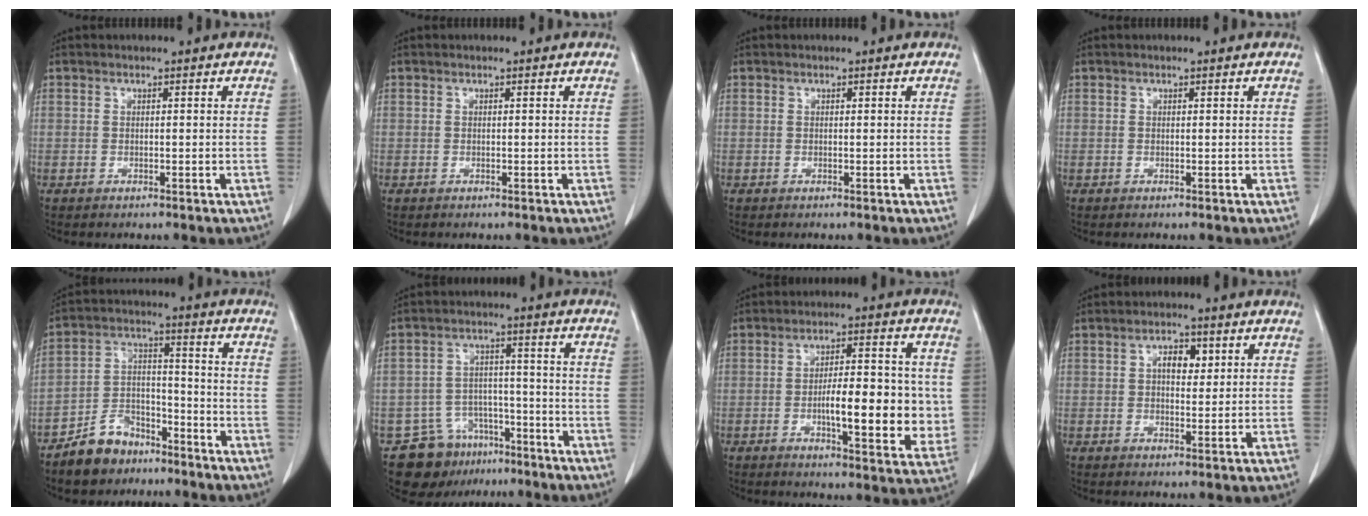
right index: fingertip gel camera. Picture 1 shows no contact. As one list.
[{"total": 0.0}, {"total": 0.0}, {"total": 0.0}, {"total": 8.5, "force": [-6.6, 4.7, 2.6], "torque": [-0.054, 0.015, -0.119]}, {"total": 10.2, "force": [-6.9, 7.1, 2.5], "torque": [-0.043, 0.031, -0.102]}, {"total": 12.7, "force": [-1.2, 3.8, 12.1], "torque": [-0.173, 0.003, -0.015]}, {"total": 3.7, "force": [1.1, 2.0, 2.9], "torque": [-0.046, 0.006, 0.017]}]